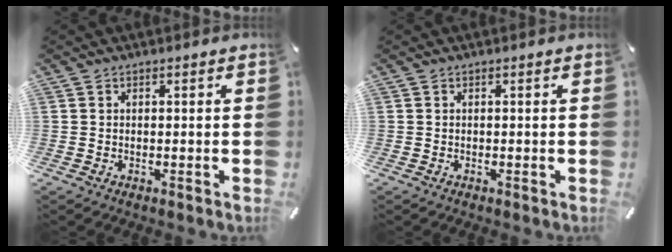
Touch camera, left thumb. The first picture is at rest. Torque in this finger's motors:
{"motor_torque": [-0.02, -0.01, -0.01, 0.01, 0.00]}